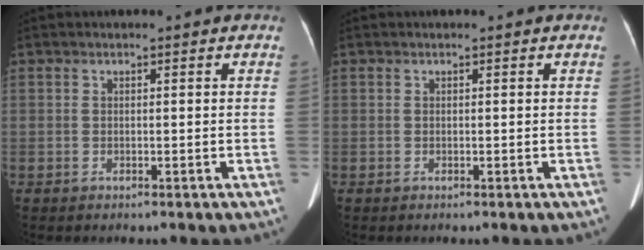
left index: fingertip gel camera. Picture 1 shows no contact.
{"total": 0.0}